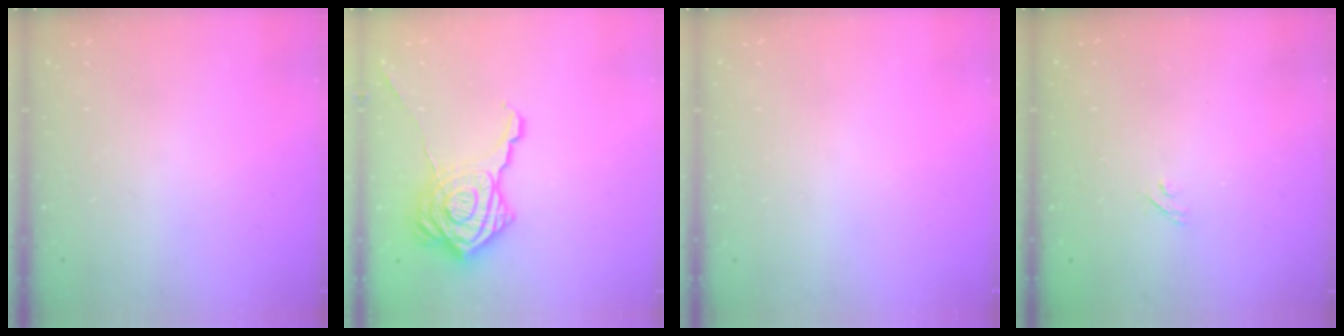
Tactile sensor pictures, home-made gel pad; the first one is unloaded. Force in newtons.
{"total": 22.9, "press": 22.9, "slide": 1.3}
{"total": 0.0}
{"total": 2.2, "press": 1.9, "slide": 1.1}